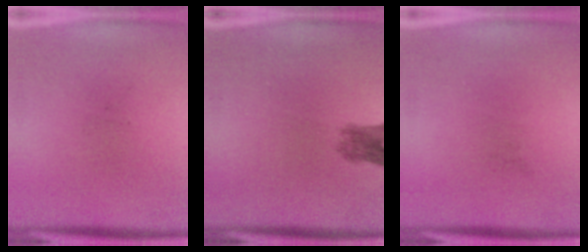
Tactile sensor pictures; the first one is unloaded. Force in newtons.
{"total": 3.4}
{"total": 0.0}